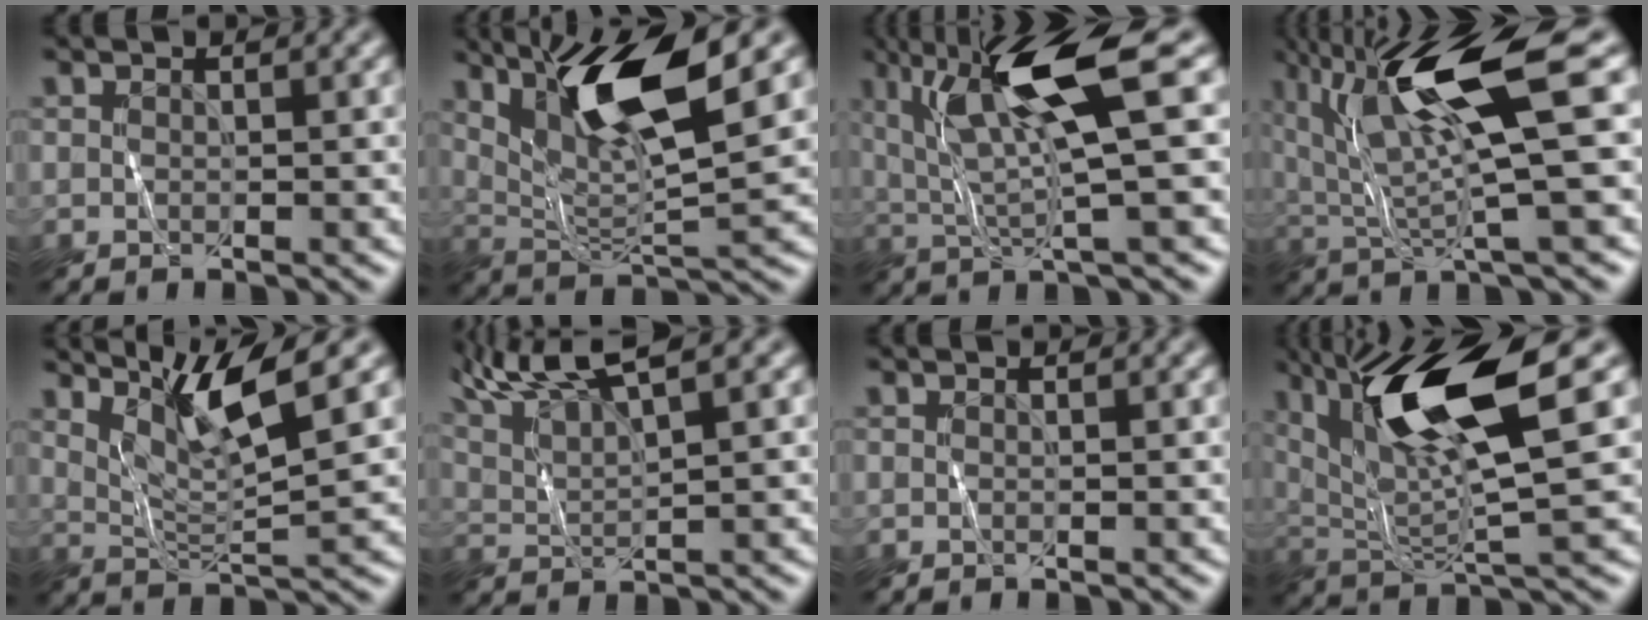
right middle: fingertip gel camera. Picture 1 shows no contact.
{"total": 9.3, "force": [4.4, 1.9, 8.0], "torque": [-0.135, -0.005, 0.084]}
{"total": 9.2, "force": [3.1, 1.4, 8.6], "torque": [-0.148, 0.004, 0.061]}
{"total": 11.0, "force": [4.1, 2.2, 9.9], "torque": [-0.168, 0.007, 0.080]}
{"total": 6.1, "force": [3.7, 0.8, 4.8], "torque": [-0.084, 0.006, 0.072]}
{"total": 8.5, "force": [6.3, 1.8, 5.3], "torque": [-0.090, 0.029, 0.091]}
{"total": 0.0}
{"total": 10.6, "force": [4.5, 2.2, 9.3], "torque": [-0.163, 0.003, 0.087]}